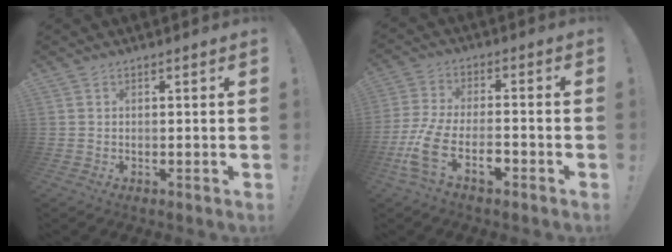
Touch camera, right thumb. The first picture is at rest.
{"total": 12.8, "force": [-6.1, 5.7, 9.7], "torque": [-0.202, 0.017, -0.107]}